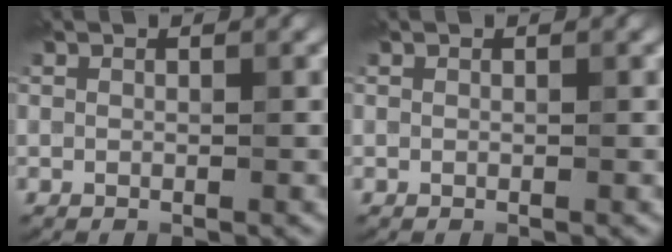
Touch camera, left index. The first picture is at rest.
{"total": 0.0}